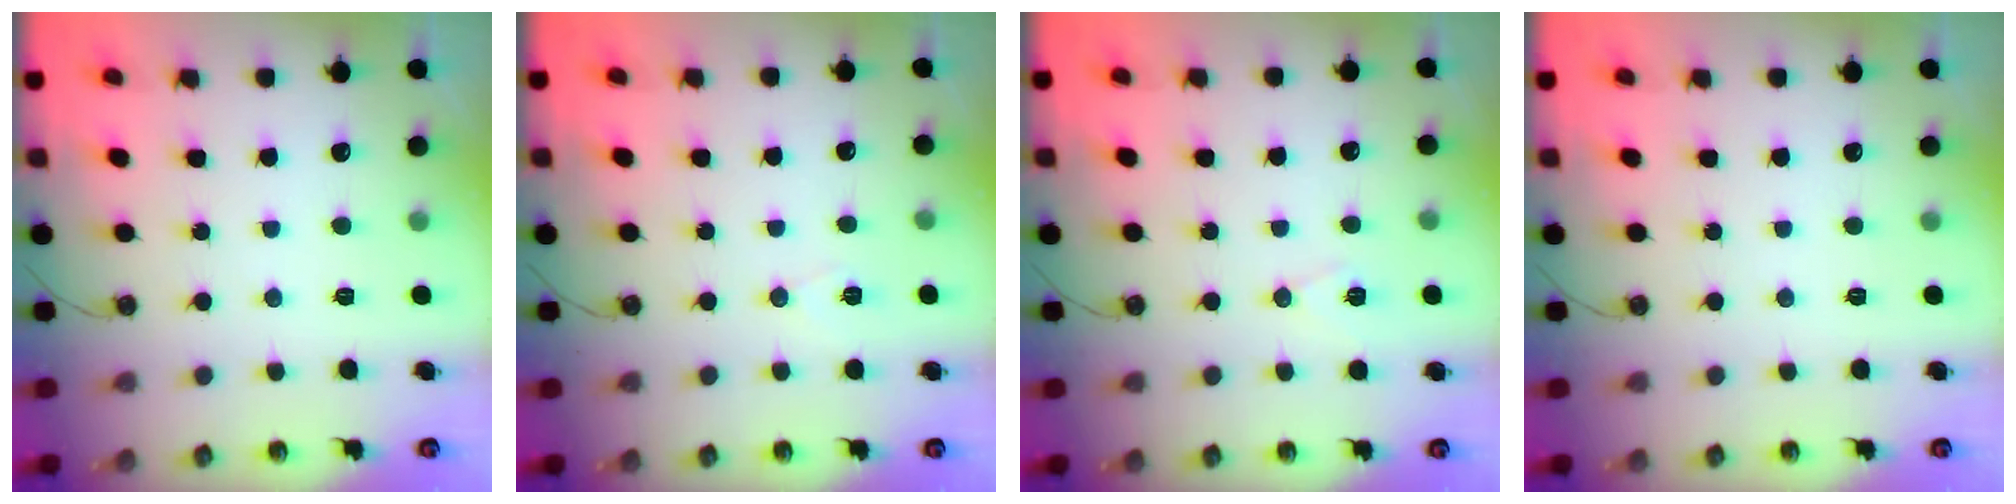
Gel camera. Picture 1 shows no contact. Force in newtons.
{"total": 5.9, "press": 4.0, "slide": 4.4}
{"total": 6.7, "press": 5.6, "slide": 3.6}
{"total": 0.0}